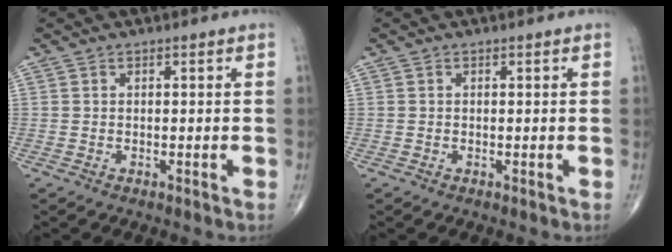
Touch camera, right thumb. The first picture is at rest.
{"total": 0.0}